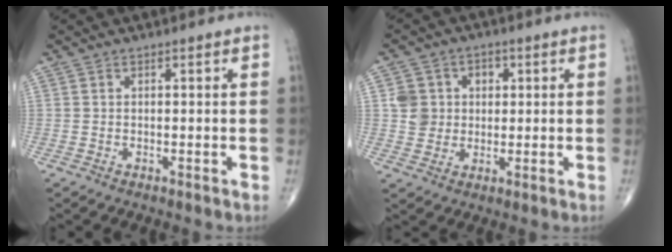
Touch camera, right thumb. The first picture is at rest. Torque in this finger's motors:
{"motor_torque": [-0.18, 0.08, 0.74, 0.23, 0.00]}